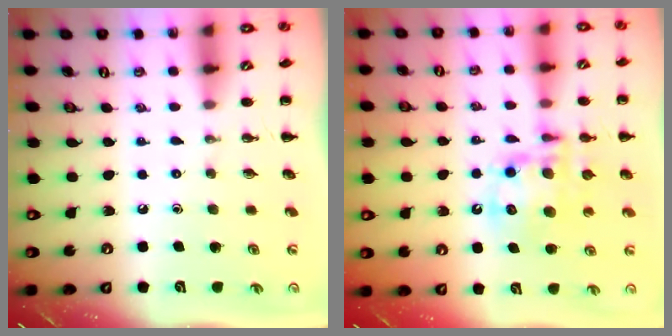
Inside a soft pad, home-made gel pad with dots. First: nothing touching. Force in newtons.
{"total": 13.5, "press": 13.1, "slide": 2.9}